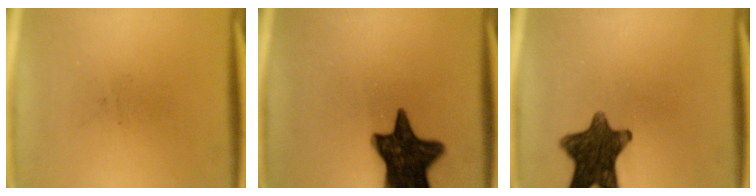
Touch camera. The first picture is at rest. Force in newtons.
{"total": 15.1}
{"total": 11.4}